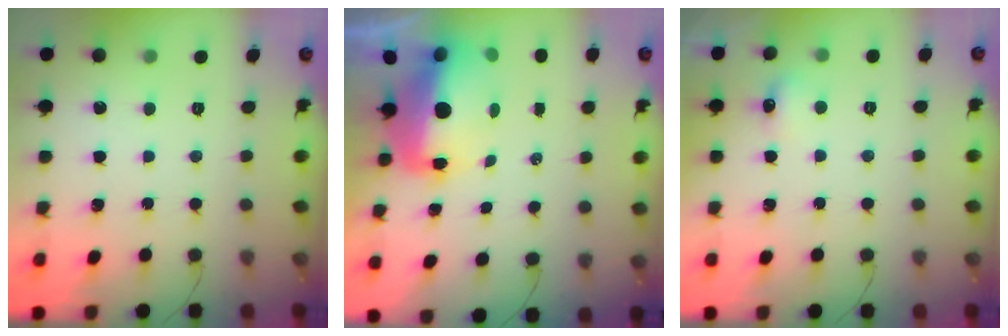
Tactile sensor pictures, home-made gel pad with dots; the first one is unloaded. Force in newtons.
{"total": 11.6, "press": 11.4, "slide": 2.4}
{"total": 12.5, "press": 5.7, "slide": 11.2}